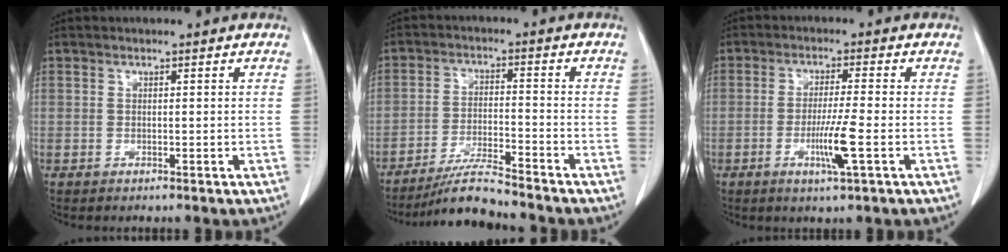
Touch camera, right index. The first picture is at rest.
{"total": 7.0, "force": [-6.5, -0.8, 2.6], "torque": [-0.052, -0.020, -0.118]}
{"total": 6.1, "force": [-2.0, -0.5, 5.7], "torque": [-0.107, -0.014, -0.037]}